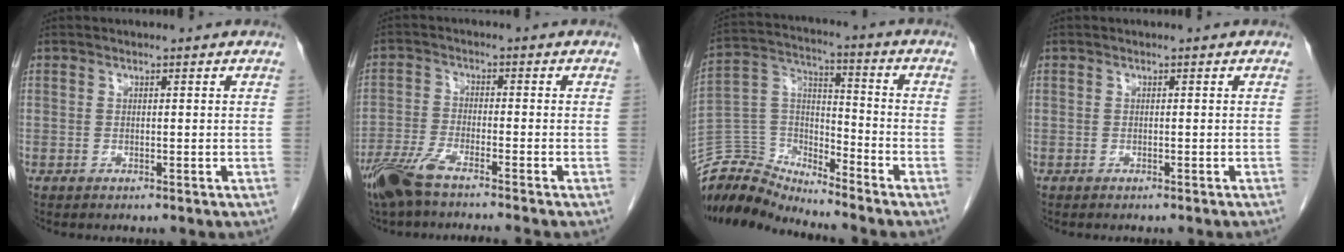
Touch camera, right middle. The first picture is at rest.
{"total": 7.7, "force": [-6.3, 0.2, 4.5], "torque": [-0.084, -0.023, -0.117]}
{"total": 10.0, "force": [-9.9, 1.0, -0.8], "torque": [0.018, 0.057, -0.197]}
{"total": 0.9, "force": [-0.7, -0.1, 0.4], "torque": [0.004, 0.004, -0.009]}